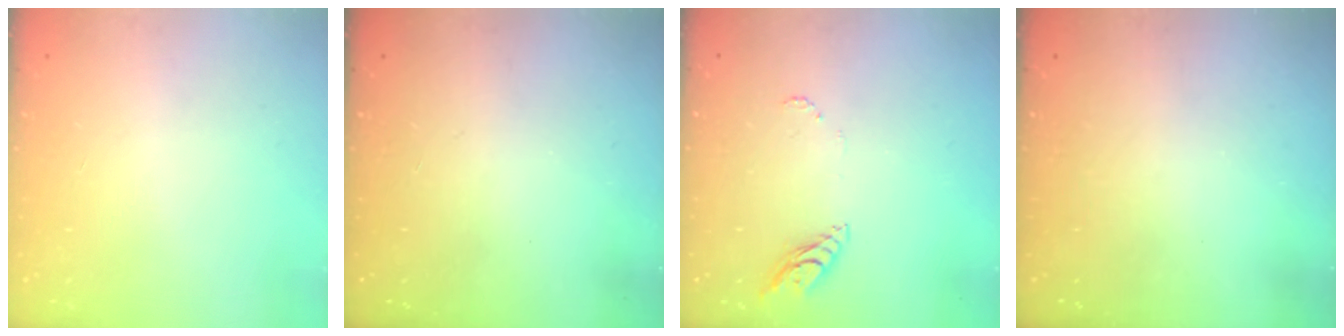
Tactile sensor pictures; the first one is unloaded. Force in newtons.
{"total": 0.0}
{"total": 6.5, "press": 6.5, "slide": 0.4}
{"total": 0.0}